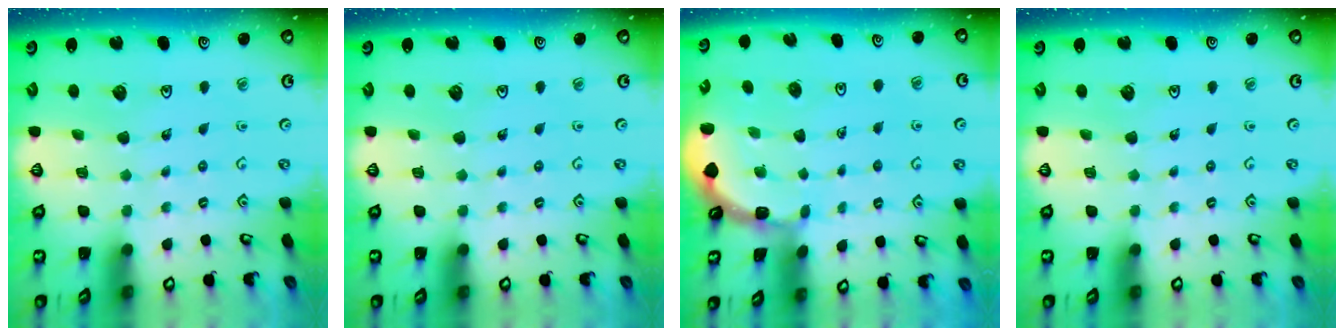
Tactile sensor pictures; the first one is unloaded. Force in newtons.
{"total": 0.0}
{"total": 0.8, "press": 0.8, "slide": 0.2}
{"total": 0.0}